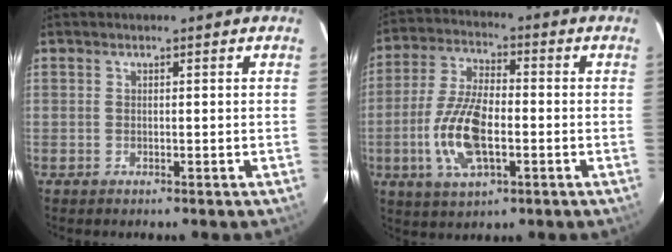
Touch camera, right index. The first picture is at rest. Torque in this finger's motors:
{"motor_torque": [0.41, -0.42, 0.29, 0.07]}